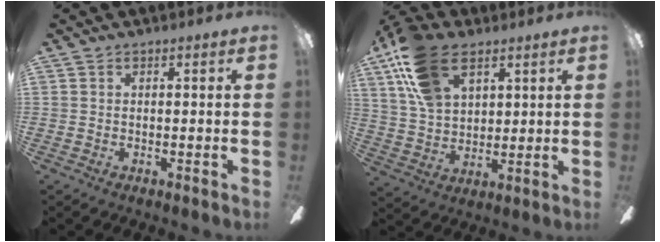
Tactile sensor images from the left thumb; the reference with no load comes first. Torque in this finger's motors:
{"motor_torque": [0.23, 0.27, 1.38, -1.39, 0.17]}